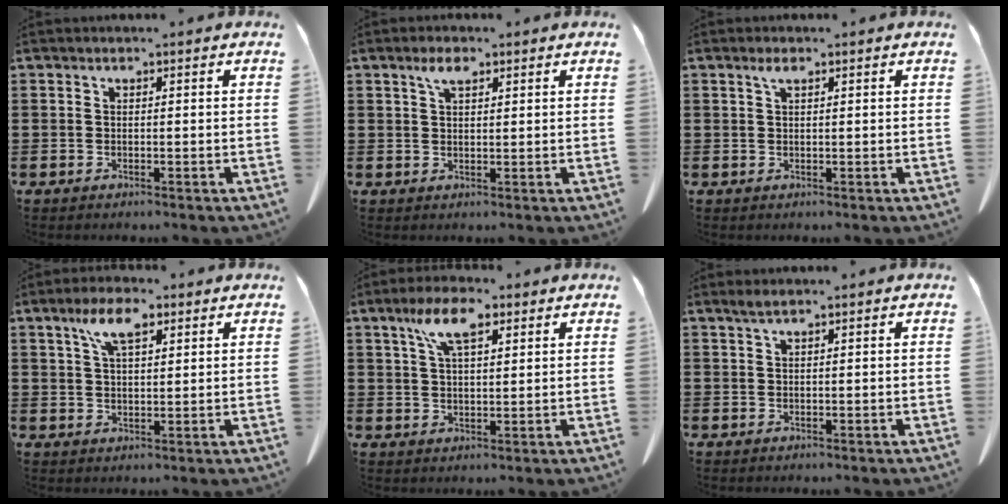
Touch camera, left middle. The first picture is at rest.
{"total": 2.9, "force": [1.7, 1.1, 2.2], "torque": [-0.047, 0.005, 0.029]}
{"total": 1.5, "force": [0.7, 0.4, 1.3], "torque": [-0.027, 0.003, 0.013]}
{"total": 6.5, "force": [3.6, 2.3, 4.9], "torque": [-0.098, 0.006, 0.061]}
{"total": 7.5, "force": [4.1, 2.6, 5.7], "torque": [-0.122, 0.009, 0.072]}
{"total": 1.4, "force": [0.9, 0.1, 1.0], "torque": [-0.021, 0.000, 0.017]}